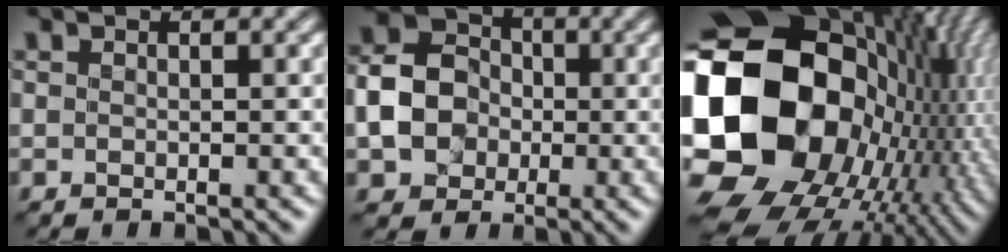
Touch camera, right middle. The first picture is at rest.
{"total": 5.9, "force": [-0.8, 5.0, 3.0], "torque": [-0.059, 0.010, -0.025]}
{"total": 22.6, "force": [-2.0, 17.0, 14.6], "torque": [-0.332, -0.006, -0.030]}